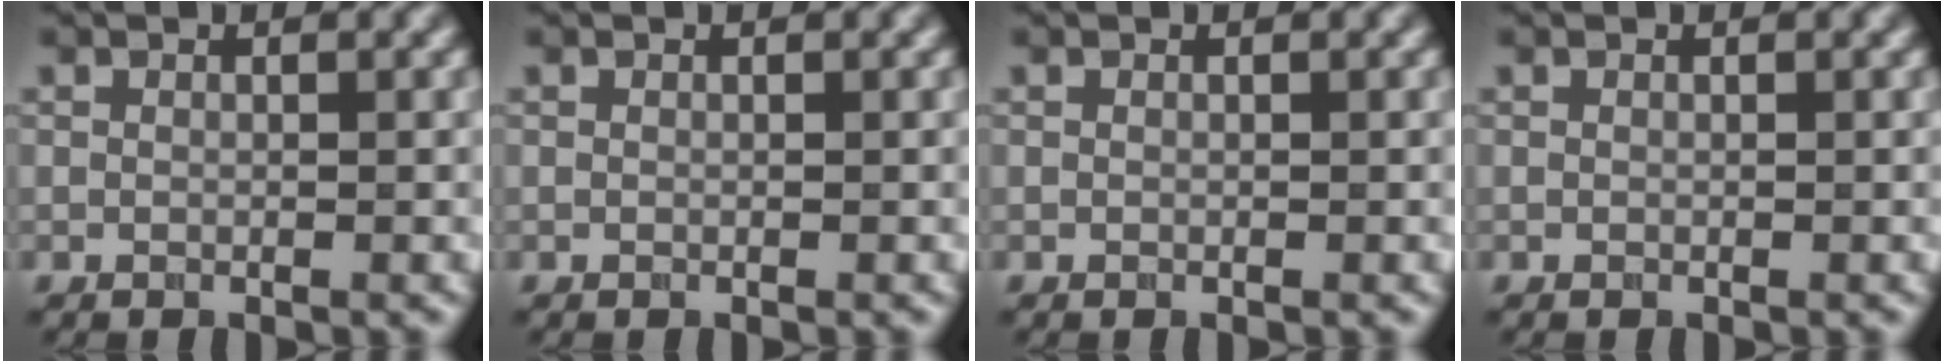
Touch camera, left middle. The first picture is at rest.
{"total": 0.0}
{"total": 0.0}
{"total": 0.0}